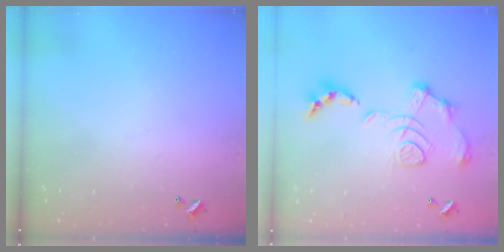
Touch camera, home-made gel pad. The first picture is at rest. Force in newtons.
{"total": 1.7, "press": 1.1, "slide": 1.3}